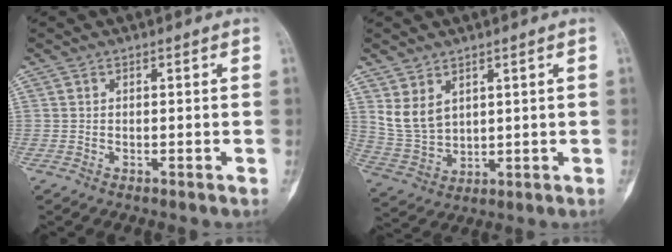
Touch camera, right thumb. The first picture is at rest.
{"total": 7.0, "force": [3.2, 4.6, 4.1], "torque": [-0.070, -0.017, 0.084]}